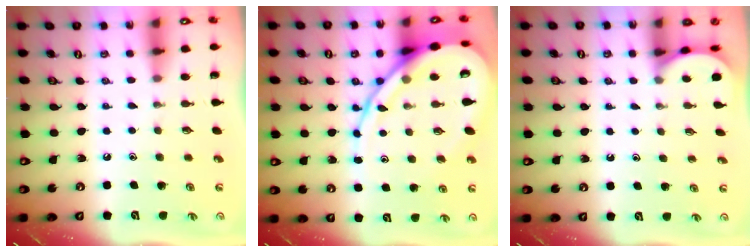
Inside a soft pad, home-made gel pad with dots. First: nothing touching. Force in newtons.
{"total": 17.4, "press": 17.4, "slide": 1.6}
{"total": 2.0, "press": 2.0, "slide": 0.2}